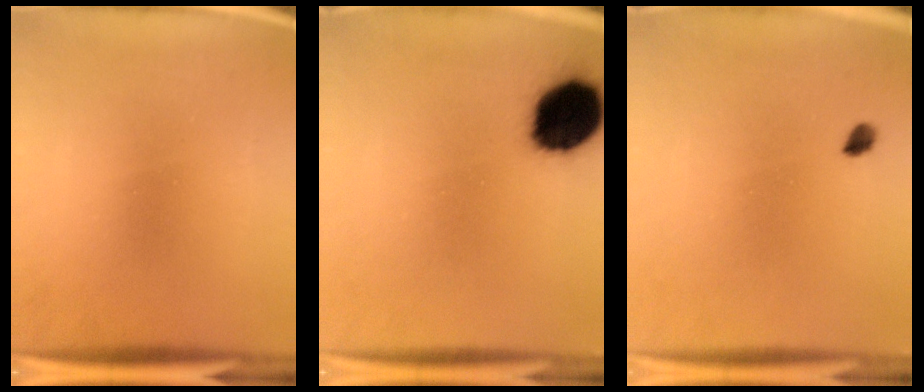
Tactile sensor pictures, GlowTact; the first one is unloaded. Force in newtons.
{"total": 17.9}
{"total": 1.6}